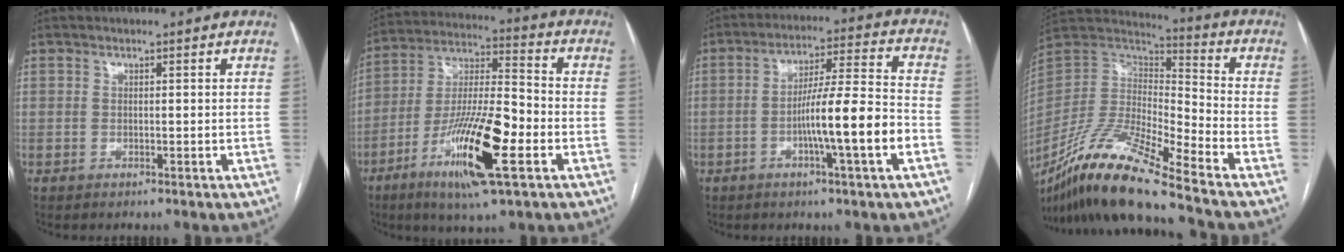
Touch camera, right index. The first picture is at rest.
{"total": 17.2, "force": [-7.0, 2.6, 15.6], "torque": [-0.297, -0.014, -0.122]}
{"total": 12.0, "force": [-3.8, -0.5, 11.4], "torque": [-0.193, 0.007, -0.065]}
{"total": 19.2, "force": [-14.1, 0.7, 13.0], "torque": [-0.274, -0.021, -0.266]}